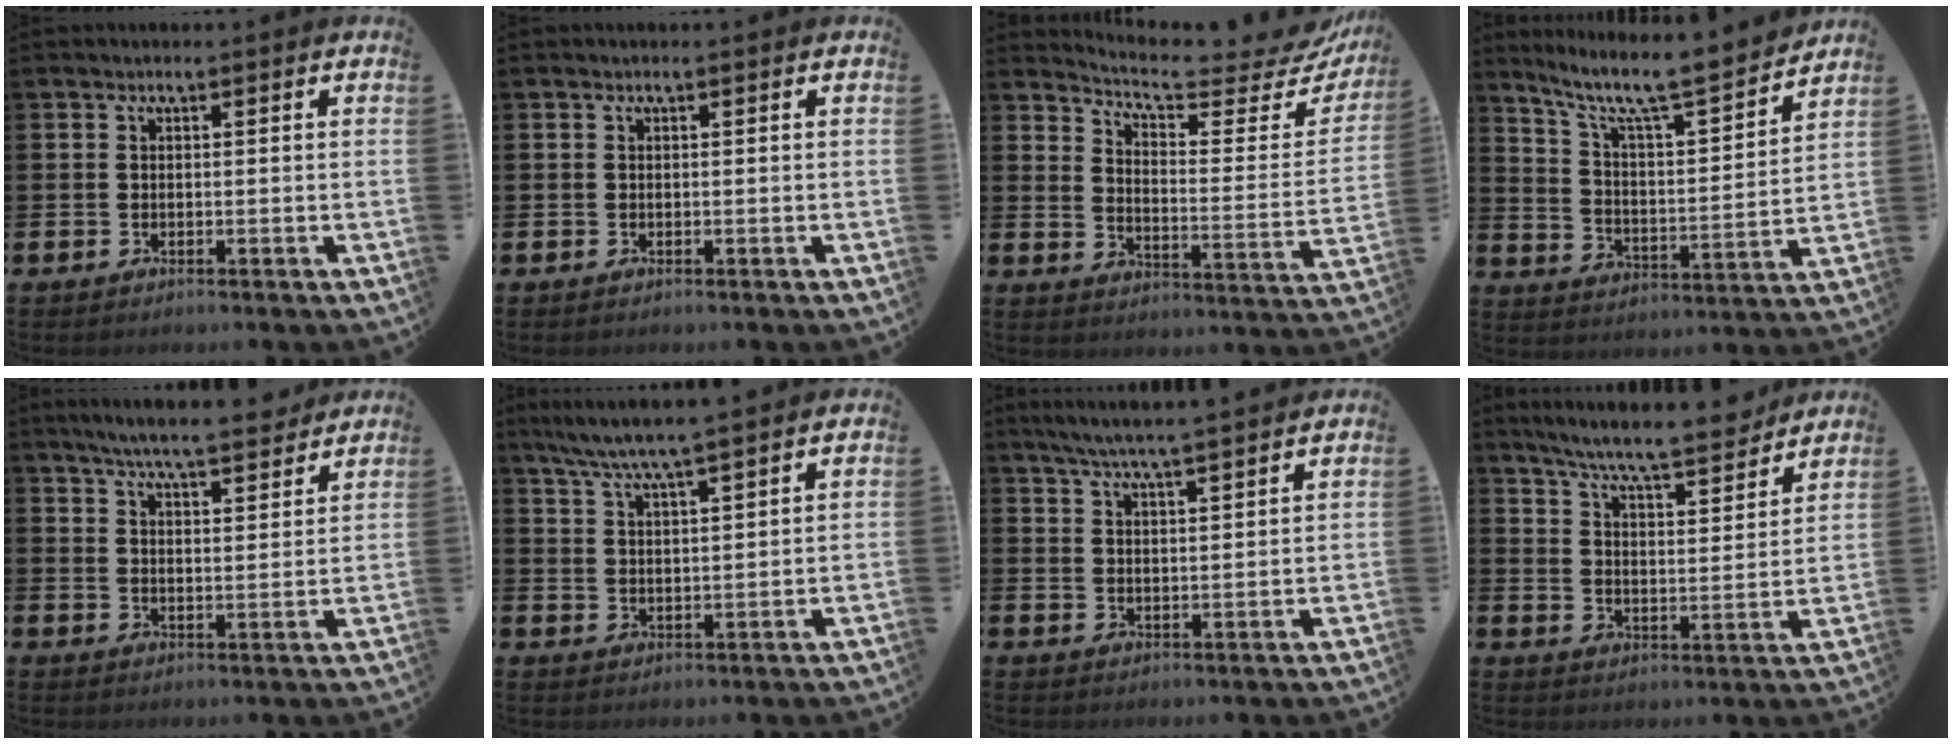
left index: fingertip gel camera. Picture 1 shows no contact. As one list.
[{"total": 0.0}, {"total": 6.3, "force": [5.6, 1.2, 2.6], "torque": [-0.064, -0.050, 0.087]}, {"total": 8.9, "force": [7.7, 1.0, 4.2], "torque": [-0.108, -0.057, 0.126]}, {"total": 6.4, "force": [6.1, 0.3, 1.7], "torque": [-0.040, -0.042, 0.105]}, {"total": 6.1, "force": [5.8, -0.3, 2.1], "torque": [-0.062, -0.022, 0.103]}, {"total": 5.6, "force": [5.4, -0.4, 1.6], "torque": [-0.050, -0.026, 0.096]}, {"total": 8.2, "force": [7.7, 0.4, 2.8], "torque": [-0.078, -0.055, 0.131]}]